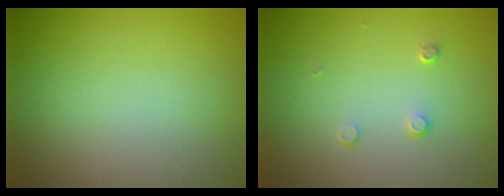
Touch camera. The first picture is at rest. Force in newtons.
{"total": 0.9, "press": 0.6, "slide": 0.6}